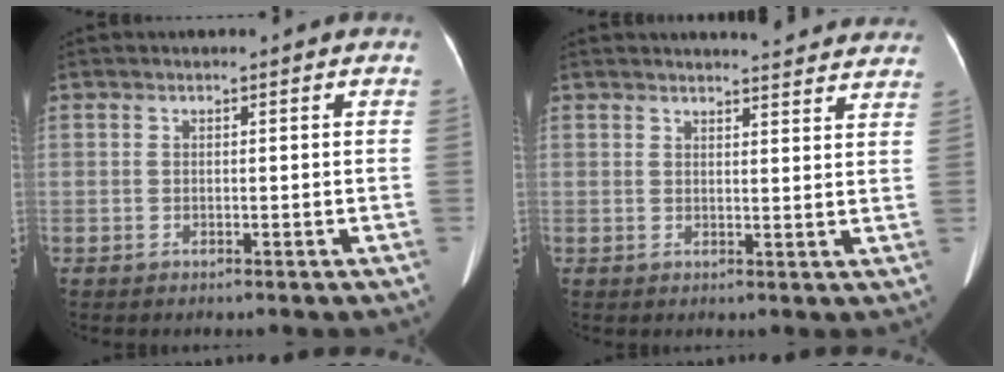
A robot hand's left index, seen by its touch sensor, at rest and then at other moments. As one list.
[{"total": 10.9, "force": [10.4, 1.3, 3.0], "torque": [-0.020, -0.006, 0.103]}]